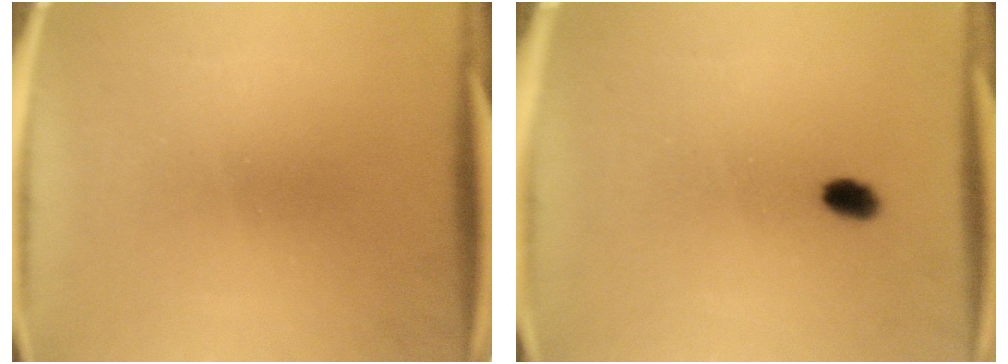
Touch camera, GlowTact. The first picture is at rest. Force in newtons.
{"total": 2.5}